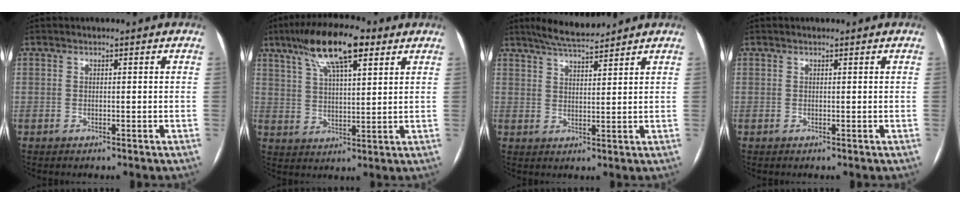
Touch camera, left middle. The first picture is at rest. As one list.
[{"total": 12.8, "force": [7.6, 3.2, 9.7], "torque": [-0.176, 0.024, 0.133]}, {"total": 6.8, "force": [6.1, 0.4, 2.9], "torque": [-0.054, 0.011, 0.109]}, {"total": 0.6, "force": [0.5, 0.1, 0.3], "torque": [-0.010, 0.008, 0.009]}]